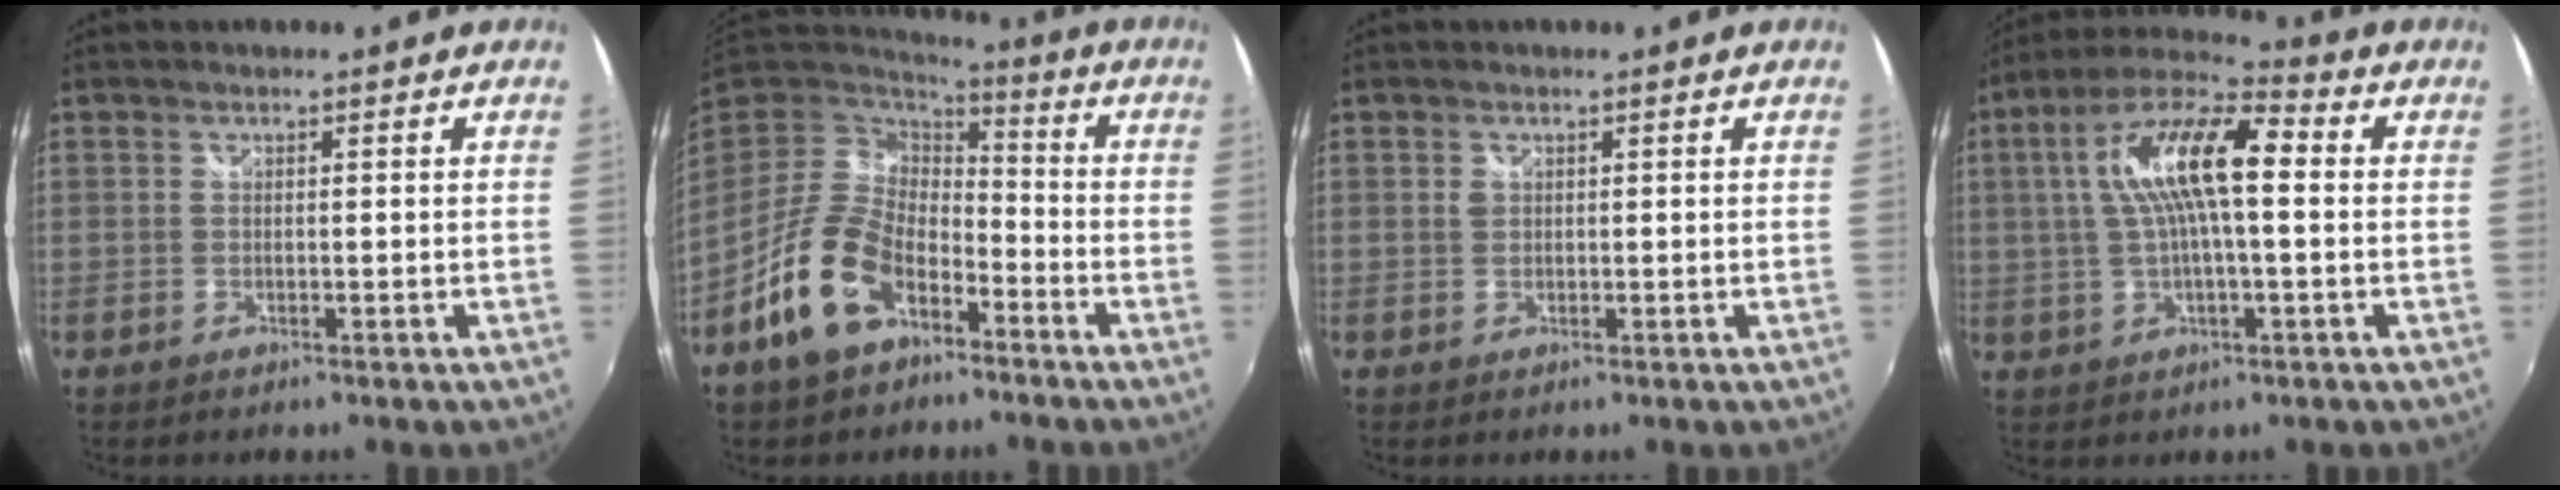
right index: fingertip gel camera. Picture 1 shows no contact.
{"total": 14.6, "force": [-7.8, 8.5, 9.0], "torque": [-0.188, 0.001, -0.134]}
{"total": 0.8, "force": [0.3, 0.7, 0.3], "torque": [-0.005, 0.002, 0.004]}
{"total": 15.1, "force": [2.1, 4.6, 14.2], "torque": [-0.267, 0.026, 0.028]}